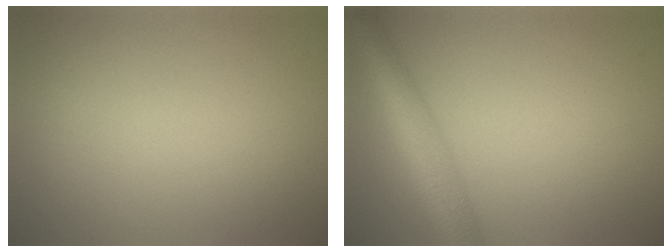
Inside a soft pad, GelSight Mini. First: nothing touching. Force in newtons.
{"total": 6.0, "press": 6.0, "slide": 0.2}